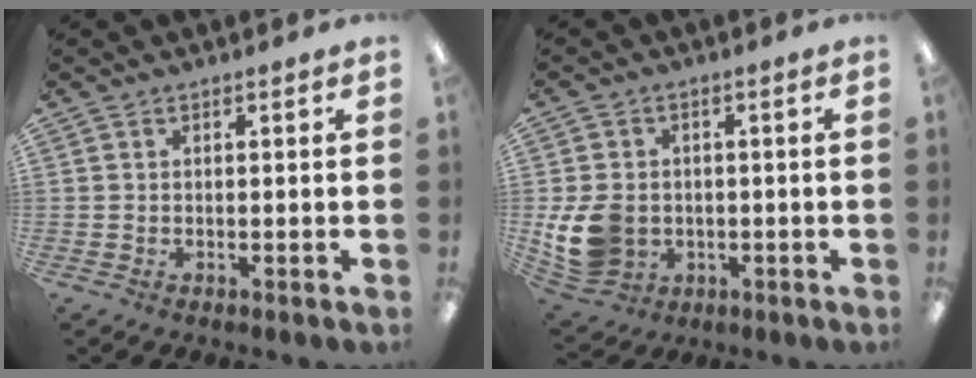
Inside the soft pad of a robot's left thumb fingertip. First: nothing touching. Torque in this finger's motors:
{"motor_torque": [0.13, 0.96, 0.21, -0.19, 0.06]}